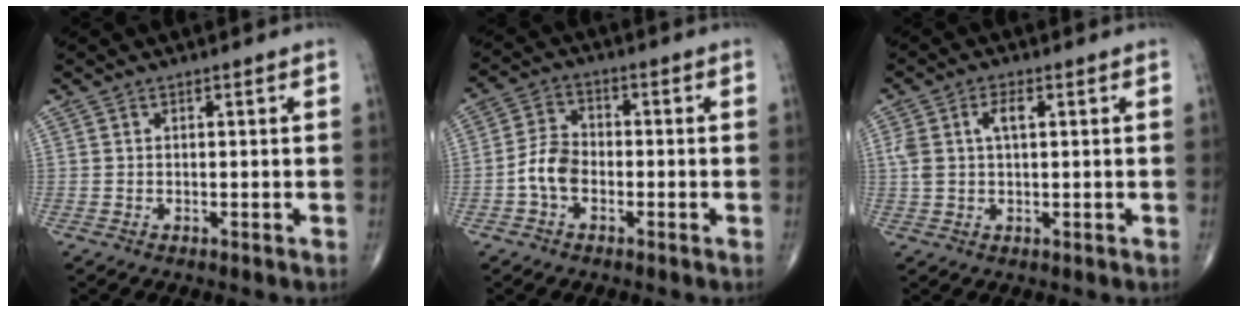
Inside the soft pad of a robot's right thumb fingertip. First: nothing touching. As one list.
[{"total": 5.8, "force": [-1.9, 3.8, 3.9], "torque": [-0.069, 0.021, -0.045]}, {"total": 4.9, "force": [1.3, 2.4, 4.1], "torque": [-0.099, 0.016, 0.027]}]